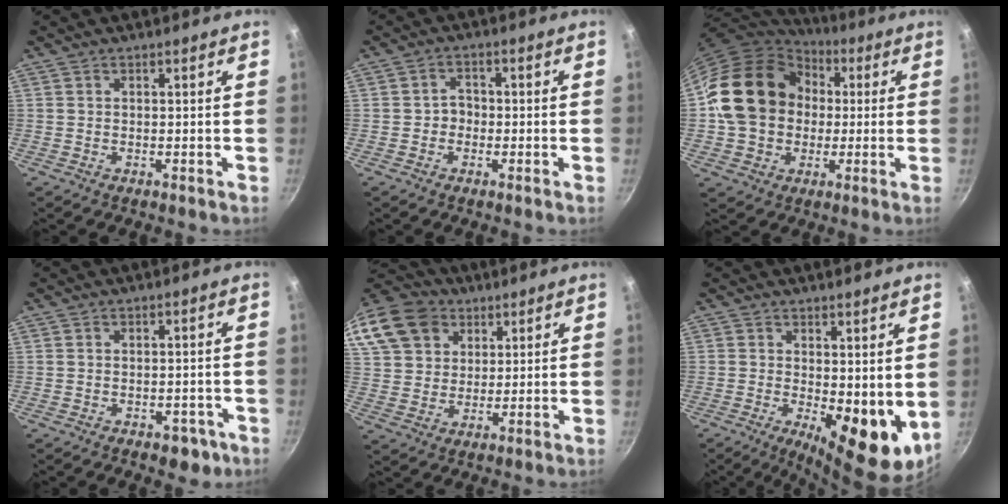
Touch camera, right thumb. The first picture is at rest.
{"total": 2.8, "force": [-0.7, 2.4, 1.2], "torque": [0.002, 0.013, -0.014]}
{"total": 19.3, "force": [2.0, 15.9, 10.8], "torque": [-0.172, 0.035, 0.030]}
{"total": 4.7, "force": [-2.4, 2.7, 2.9], "torque": [-0.016, 0.020, -0.016]}
{"total": 20.3, "force": [10.1, 15.2, 8.9], "torque": [-0.203, 0.030, 0.189]}
{"total": 11.0, "force": [-0.1, 4.5, 10.1], "torque": [-0.118, -0.023, 0.010]}